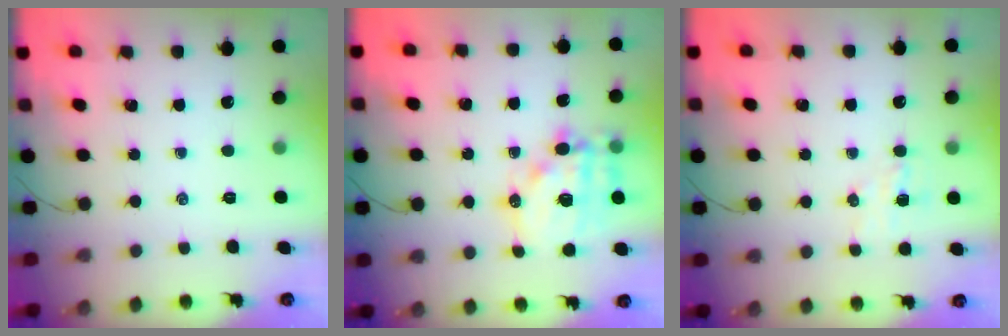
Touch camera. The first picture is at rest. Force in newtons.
{"total": 15.6, "press": 15.2, "slide": 3.8}
{"total": 4.8, "press": 4.7, "slide": 1.1}